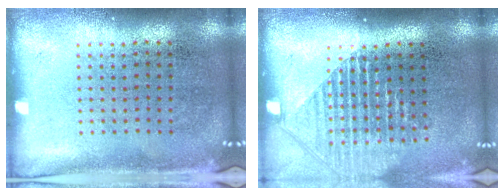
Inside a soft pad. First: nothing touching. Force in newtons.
{"total": 1.6, "press": 1.4, "slide": 0.7}